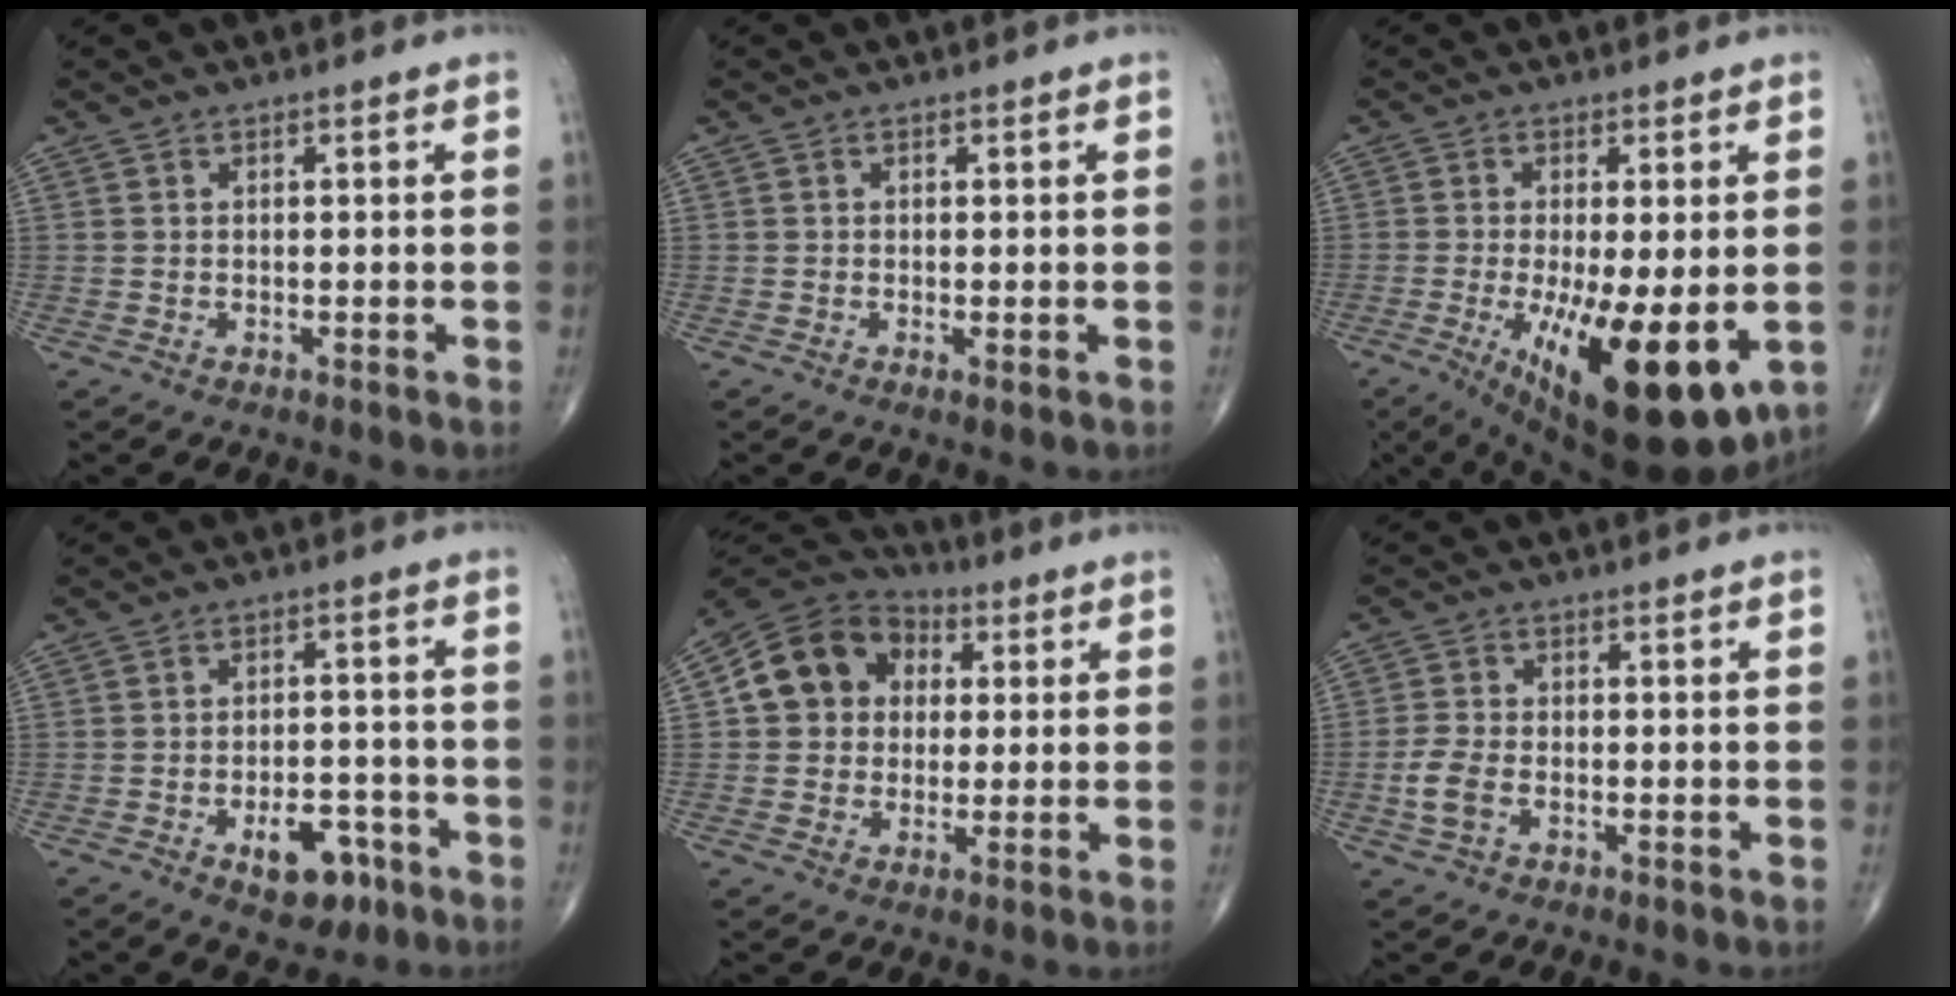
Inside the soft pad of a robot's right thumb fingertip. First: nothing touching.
{"total": 1.0, "force": [-0.1, 0.3, 0.9], "torque": [-0.015, -0.005, -0.004]}
{"total": 18.6, "force": [-4.9, 6.3, 16.8], "torque": [-0.247, -0.032, -0.055]}
{"total": 8.2, "force": [-4.2, 4.6, 5.3], "torque": [-0.050, 0.029, -0.057]}
{"total": 12.6, "force": [2.1, 10.7, 6.3], "torque": [-0.088, 0.017, 0.025]}
{"total": 4.7, "force": [-1.5, 2.8, 3.5], "torque": [-0.080, 0.009, -0.031]}